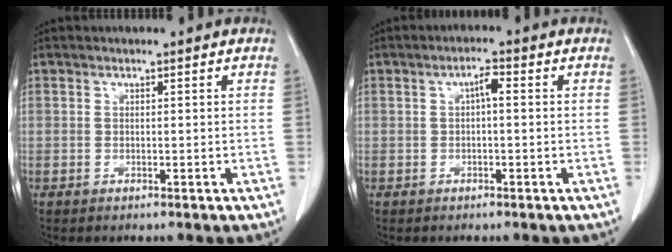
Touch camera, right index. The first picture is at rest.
{"total": 2.1, "force": [0.2, 0.5, 2.1], "torque": [-0.035, 0.005, 0.003]}